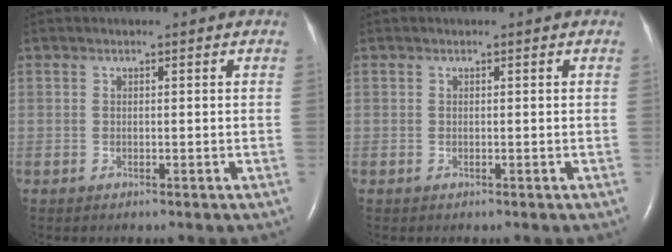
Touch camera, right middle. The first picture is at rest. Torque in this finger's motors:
{"motor_torque": [0.00, 0.00, 0.00, 0.00]}